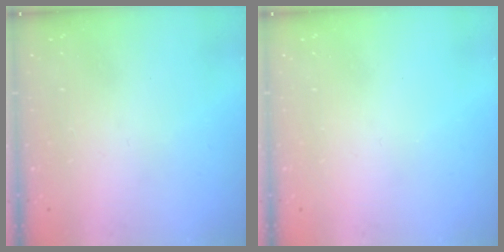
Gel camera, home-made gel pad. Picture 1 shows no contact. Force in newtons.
{"total": 0.0}